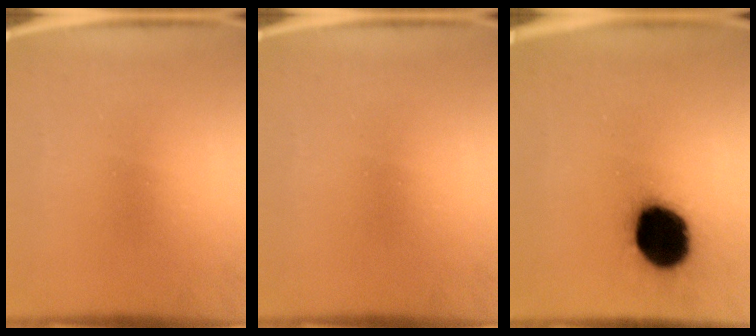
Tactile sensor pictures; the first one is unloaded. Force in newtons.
{"total": 0.0}
{"total": 18.7}